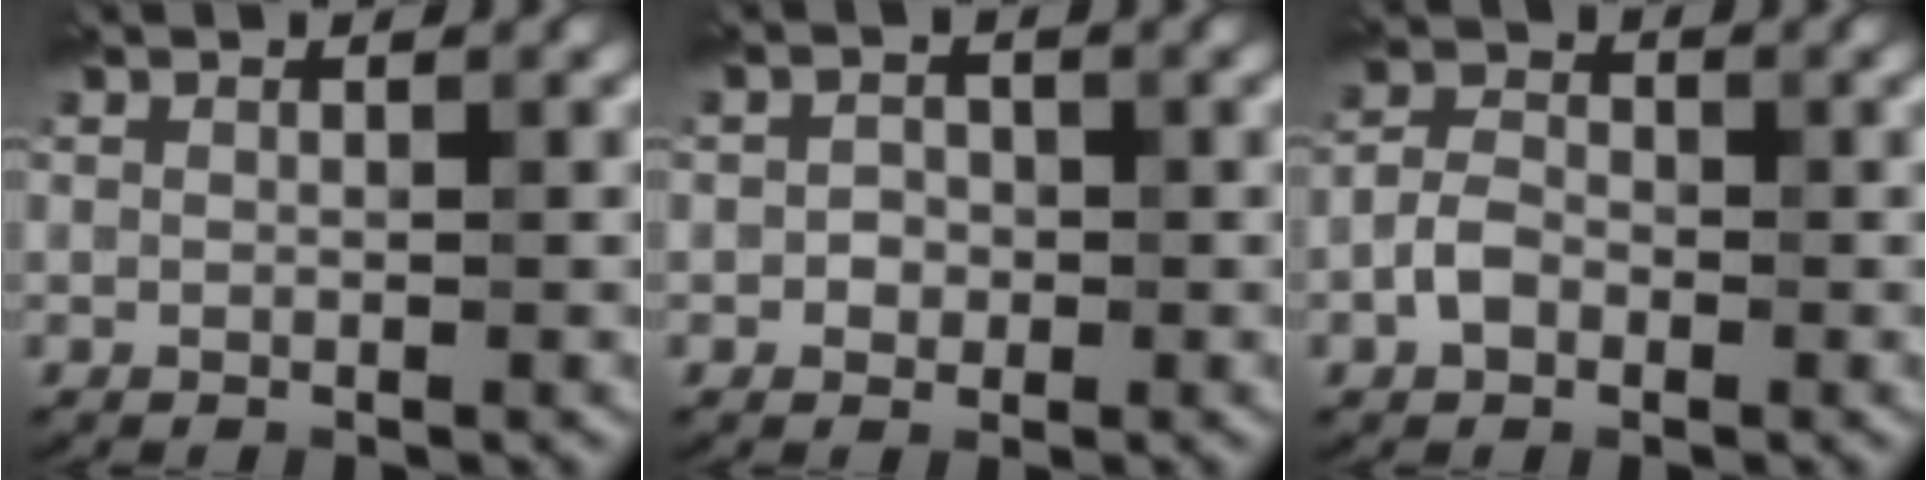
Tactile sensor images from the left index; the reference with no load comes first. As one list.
[{"total": 1.6, "force": [-0.3, 1.5, 0.6], "torque": [-0.008, -0.002, -0.010]}, {"total": 2.6, "force": [-1.4, 1.8, 1.3], "torque": [-0.025, 0.004, -0.037]}]